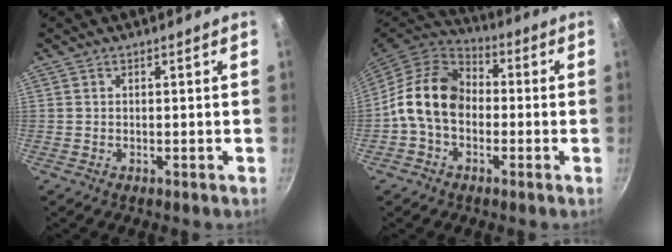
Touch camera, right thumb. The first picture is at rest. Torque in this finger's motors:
{"motor_torque": [1.67, 2.62, 1.14, -0.98, 0.37]}